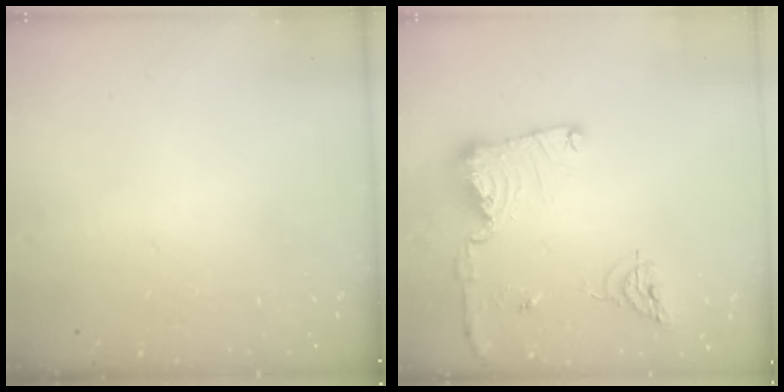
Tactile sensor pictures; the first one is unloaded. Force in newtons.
{"total": 14.9, "press": 14.8, "slide": 1.6}